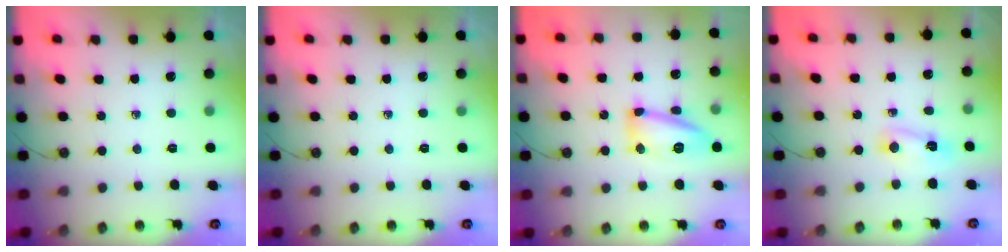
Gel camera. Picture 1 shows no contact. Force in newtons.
{"total": 0.0}
{"total": 13.9, "press": 13.9, "slide": 1.1}
{"total": 3.4, "press": 3.4, "slide": 0.4}